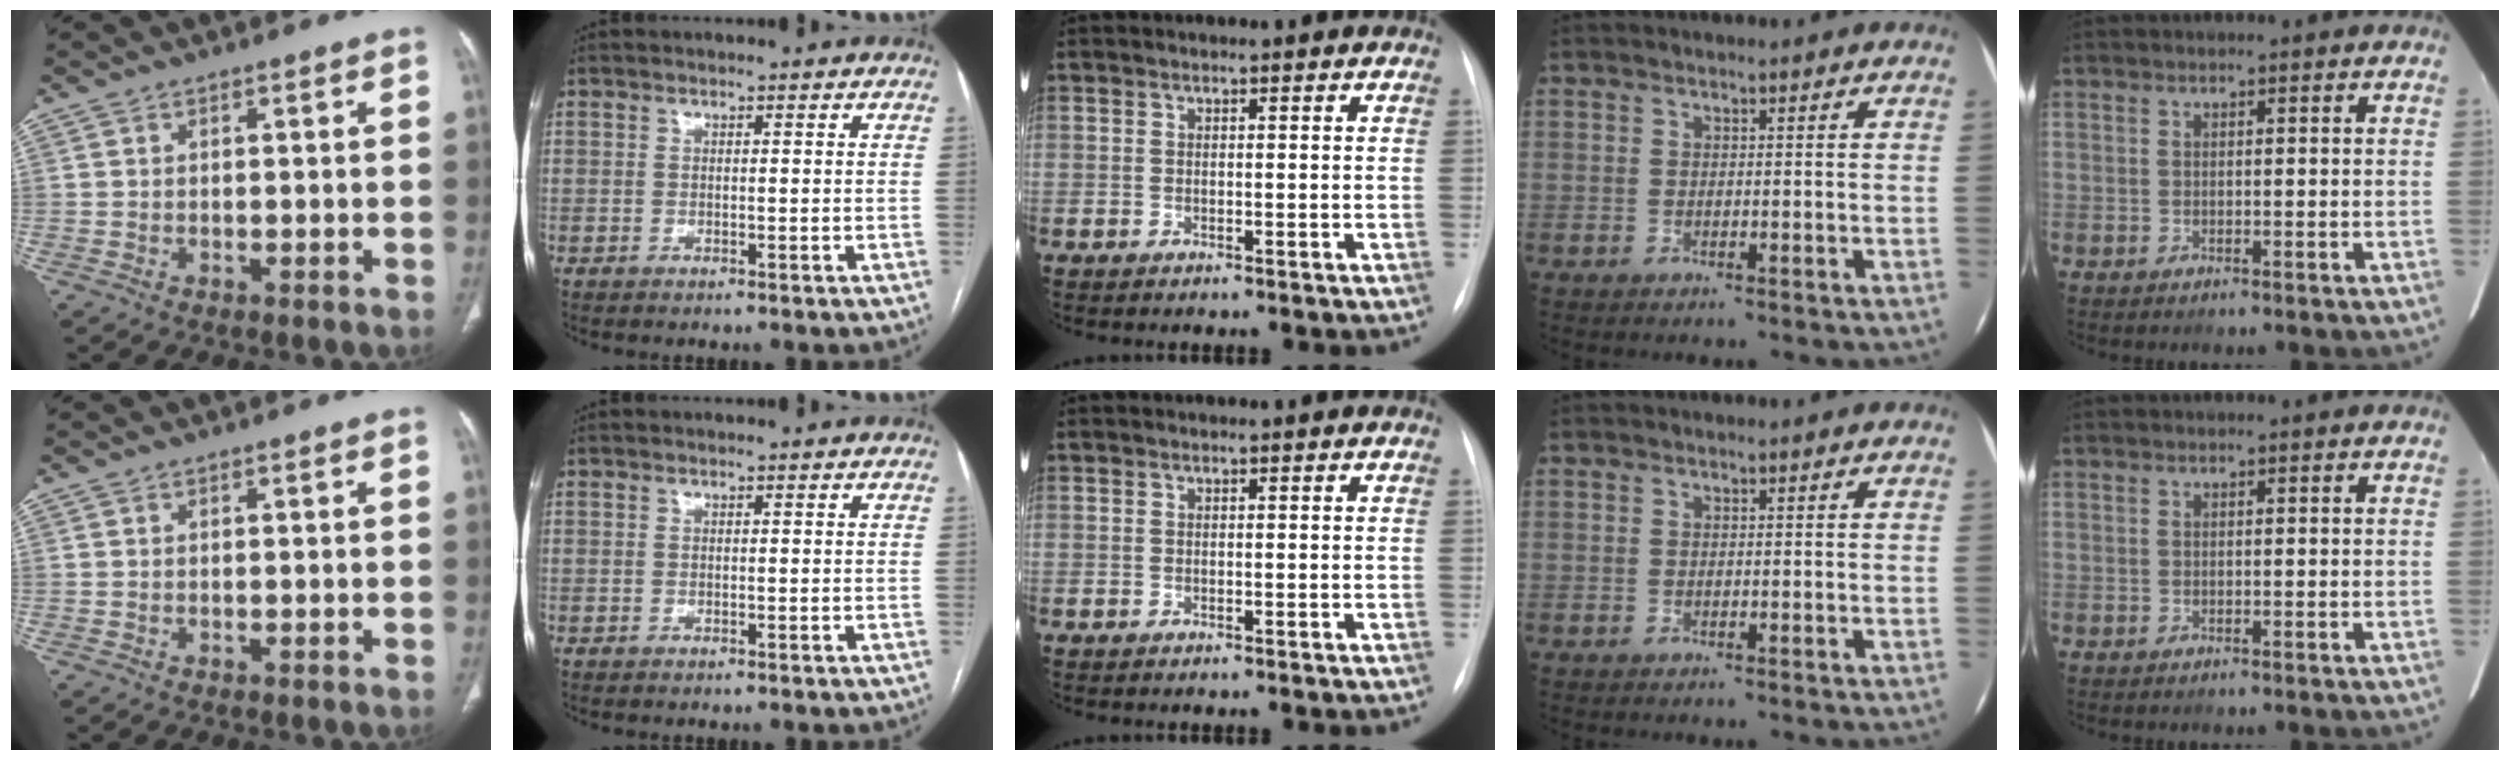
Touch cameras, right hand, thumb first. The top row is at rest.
{}